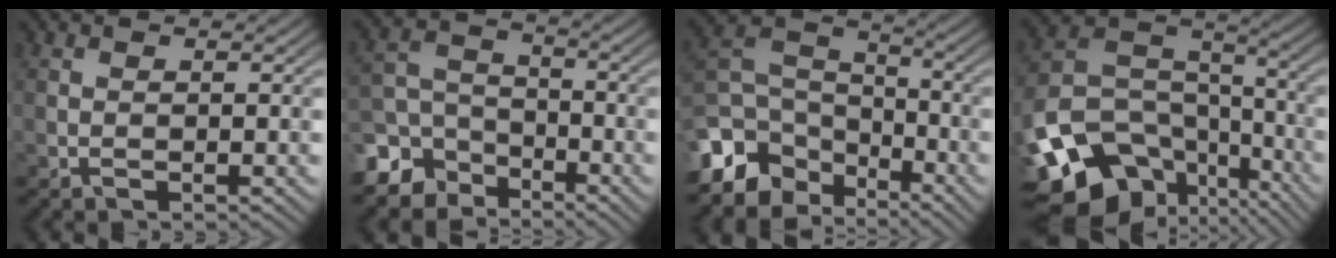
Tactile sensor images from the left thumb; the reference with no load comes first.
{"total": 8.6, "force": [-5.5, 5.9, 3.0], "torque": [-0.073, -0.010, -0.120]}
{"total": 11.7, "force": [-6.9, 7.7, 5.4], "torque": [-0.145, -0.016, -0.139]}
{"total": 16.7, "force": [-9.4, 10.9, 8.3], "torque": [-0.215, -0.040, -0.154]}